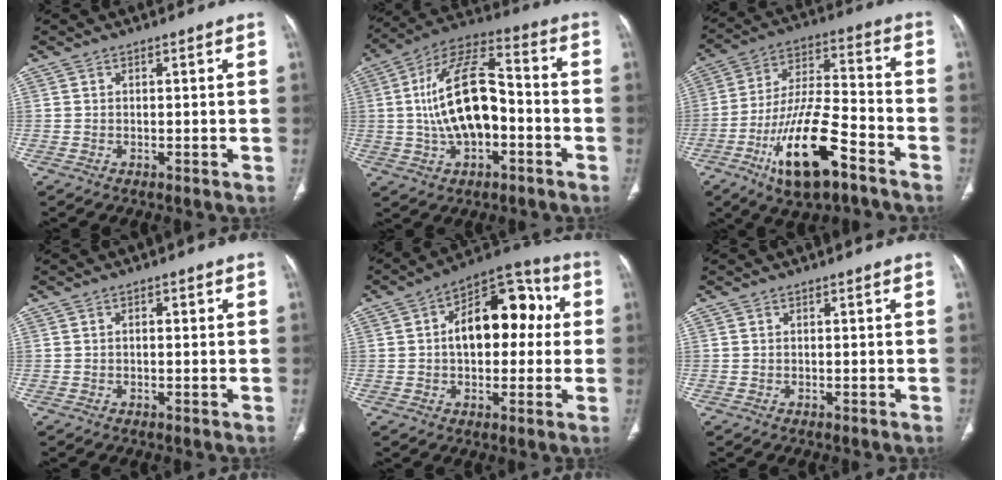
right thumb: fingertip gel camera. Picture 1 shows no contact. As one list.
[{"total": 17.1, "force": [-2.0, 8.8, 14.5], "torque": [-0.261, 0.043, -0.038]}, {"total": 18.2, "force": [-9.4, 6.3, 14.2], "torque": [-0.254, 0.058, -0.161]}, {"total": 0.9, "force": [0.1, 0.5, 0.7], "torque": [-0.012, 0.003, -0.001]}, {"total": 16.0, "force": [1.9, 9.6, 12.7], "torque": [-0.145, 0.041, 0.021]}, {"total": 0.0}]